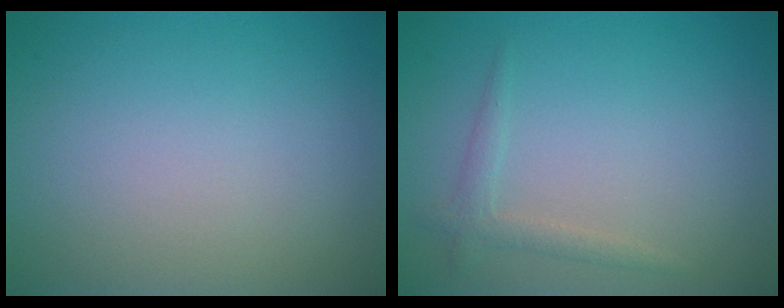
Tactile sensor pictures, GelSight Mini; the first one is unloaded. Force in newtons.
{"total": 1.5, "press": 1.5, "slide": 0.1}